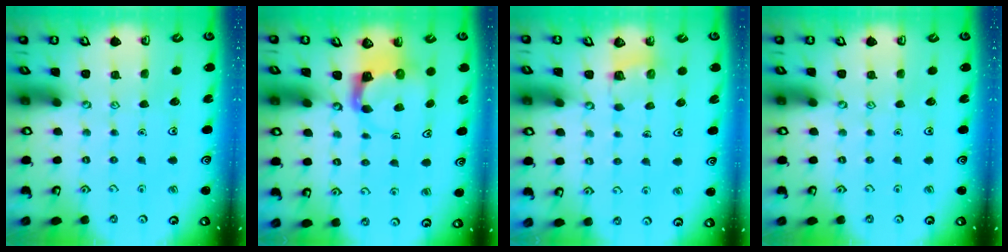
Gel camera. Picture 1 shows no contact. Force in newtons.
{"total": 4.0, "press": 3.9, "slide": 0.7}
{"total": 4.7, "press": 4.7, "slide": 0.2}
{"total": 0.0}